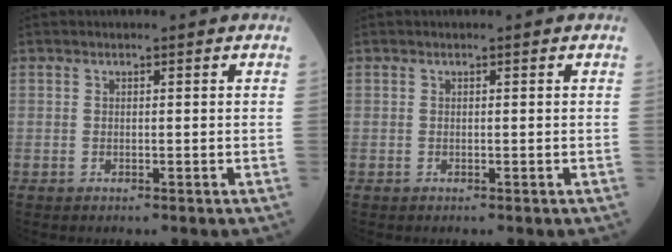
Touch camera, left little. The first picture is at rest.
{"total": 0.0}